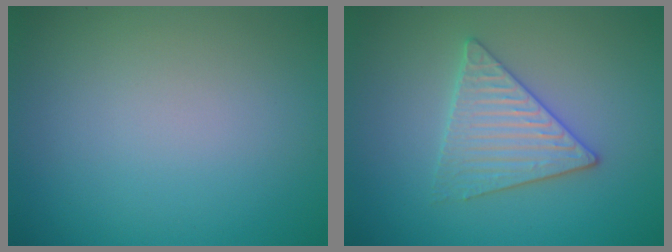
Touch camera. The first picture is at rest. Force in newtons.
{"total": 3.3, "press": 3.2, "slide": 0.3}